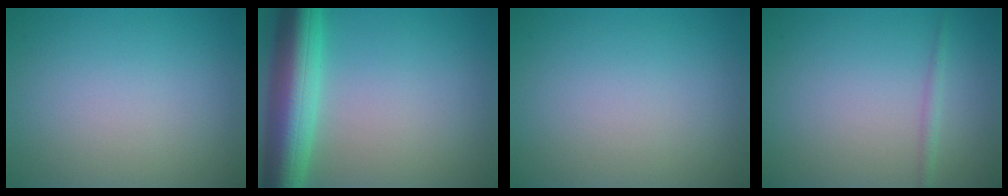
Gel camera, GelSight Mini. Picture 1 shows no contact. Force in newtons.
{"total": 8.2, "press": 8.2, "slide": 0.4}
{"total": 0.0}
{"total": 1.1, "press": 1.1, "slide": 0.1}